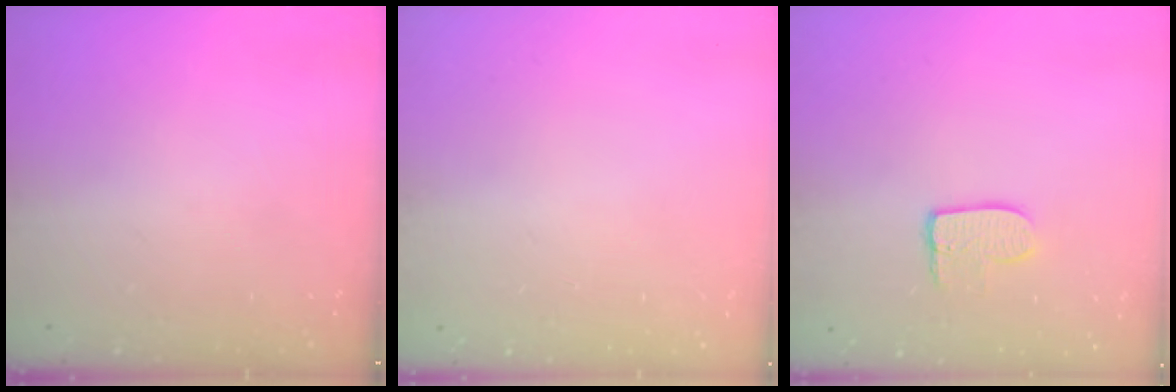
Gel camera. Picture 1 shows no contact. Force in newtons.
{"total": 0.0}
{"total": 7.7, "press": 7.7, "slide": 0.5}